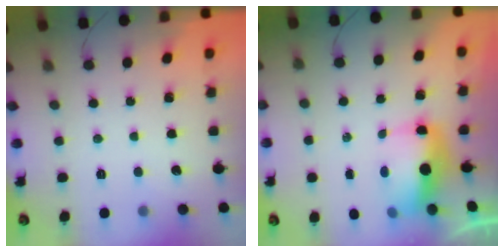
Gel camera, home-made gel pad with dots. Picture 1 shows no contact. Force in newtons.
{"total": 8.6, "press": 8.4, "slide": 1.8}